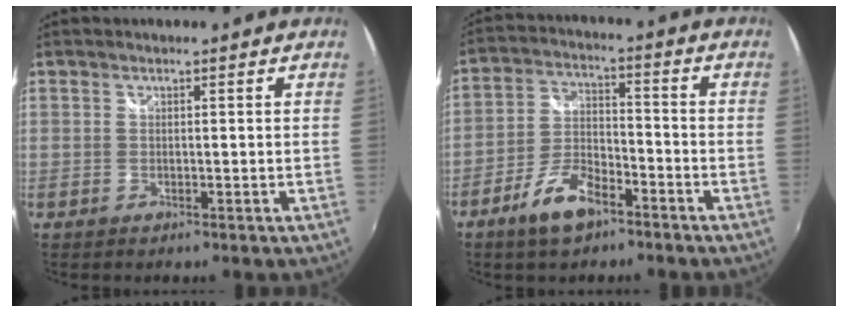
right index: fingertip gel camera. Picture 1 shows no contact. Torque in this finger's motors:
{"motor_torque": [0.78, -0.76, 0.30, 0.04]}